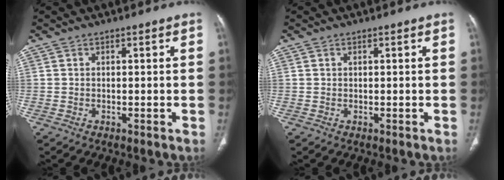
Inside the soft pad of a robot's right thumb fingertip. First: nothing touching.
{"total": 0.0}